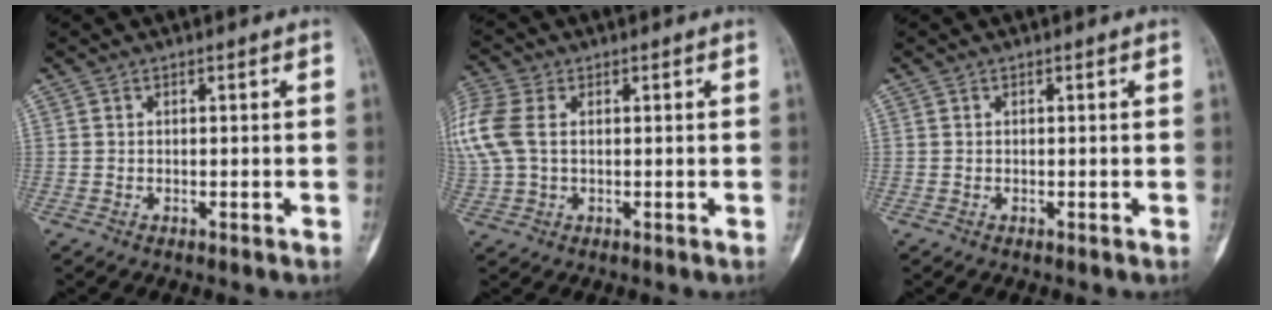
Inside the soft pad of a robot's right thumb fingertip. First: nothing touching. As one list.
[{"total": 11.2, "force": [2.0, 7.2, 8.3], "torque": [-0.235, 0.020, 0.042]}, {"total": 0.0}]